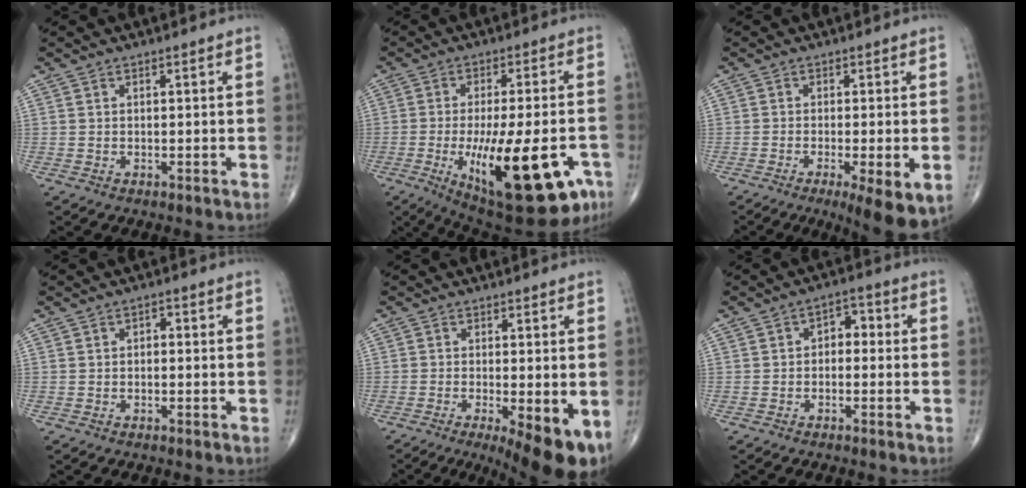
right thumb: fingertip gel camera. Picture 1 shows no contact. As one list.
[{"total": 23.3, "force": [-8.5, 8.2, 20.1], "torque": [-0.277, -0.004, -0.104]}, {"total": 9.1, "force": [-3.5, 2.1, 8.2], "torque": [-0.121, -0.017, -0.052]}, {"total": 1.3, "force": [0.0, 0.9, 1.0], "torque": [-0.010, 0.007, -0.004]}, {"total": 11.1, "force": [-4.5, 3.3, 9.6], "torque": [-0.127, -0.017, -0.063]}, {"total": 3.9, "force": [-0.2, 2.7, 2.9], "torque": [-0.023, 0.021, -0.016]}]